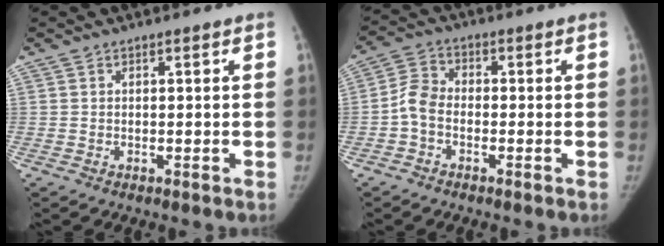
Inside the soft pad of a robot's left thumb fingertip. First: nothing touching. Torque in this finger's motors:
{"motor_torque": [0.10, 0.12, -0.04, 0.04, 0.02]}